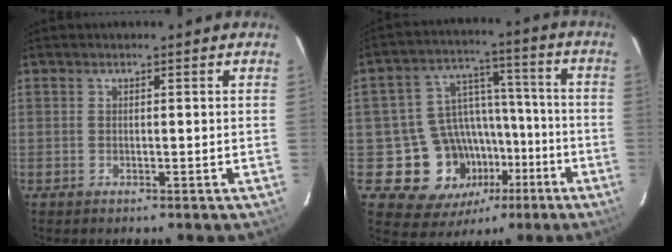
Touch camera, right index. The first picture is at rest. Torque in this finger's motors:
{"motor_torque": [0.59, -0.51, -0.05, -0.13]}